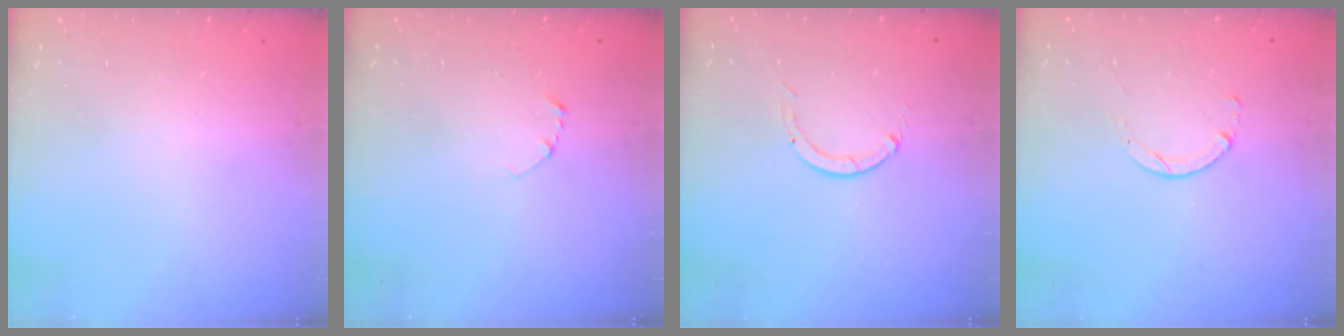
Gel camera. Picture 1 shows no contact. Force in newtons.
{"total": 2.7, "press": 2.7, "slide": 0.3}
{"total": 0.0}
{"total": 1.4, "press": 1.4, "slide": 0.2}